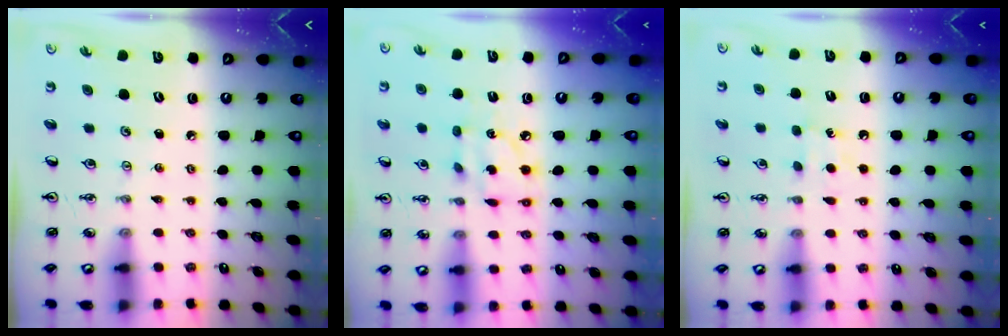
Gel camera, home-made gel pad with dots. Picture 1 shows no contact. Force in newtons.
{"total": 8.5, "press": 8.5, "slide": 0.3}
{"total": 5.3, "press": 5.3, "slide": 0.6}